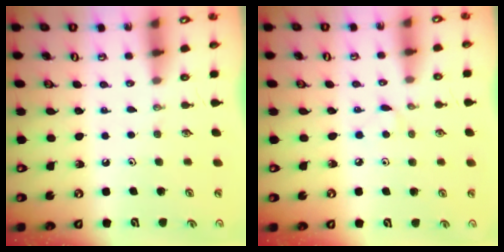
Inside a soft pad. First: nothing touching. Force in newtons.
{"total": 3.9, "press": 3.8, "slide": 0.5}